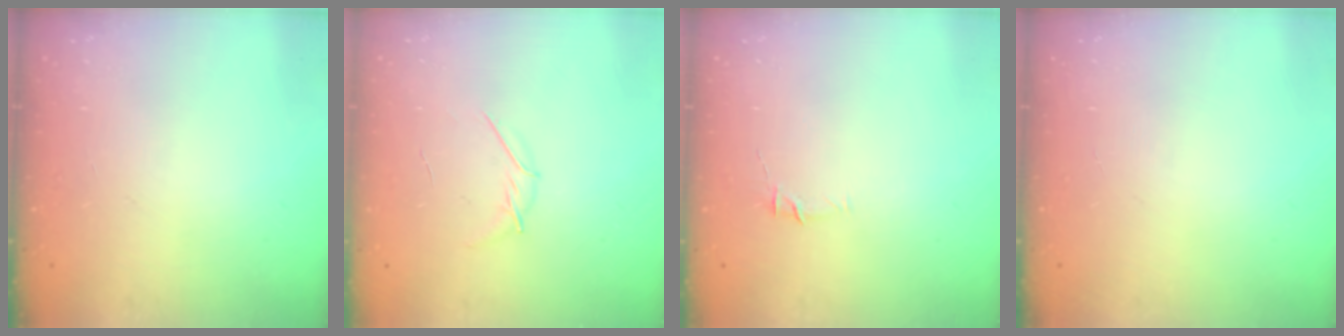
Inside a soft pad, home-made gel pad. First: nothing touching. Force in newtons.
{"total": 3.8, "press": 3.6, "slide": 1.1}
{"total": 4.5, "press": 4.4, "slide": 1.0}
{"total": 0.0}